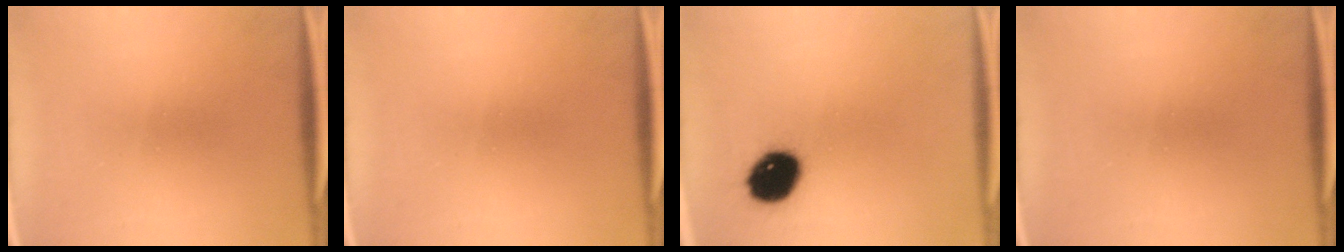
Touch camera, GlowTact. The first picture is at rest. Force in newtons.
{"total": 0.0}
{"total": 10.6}
{"total": 0.0}